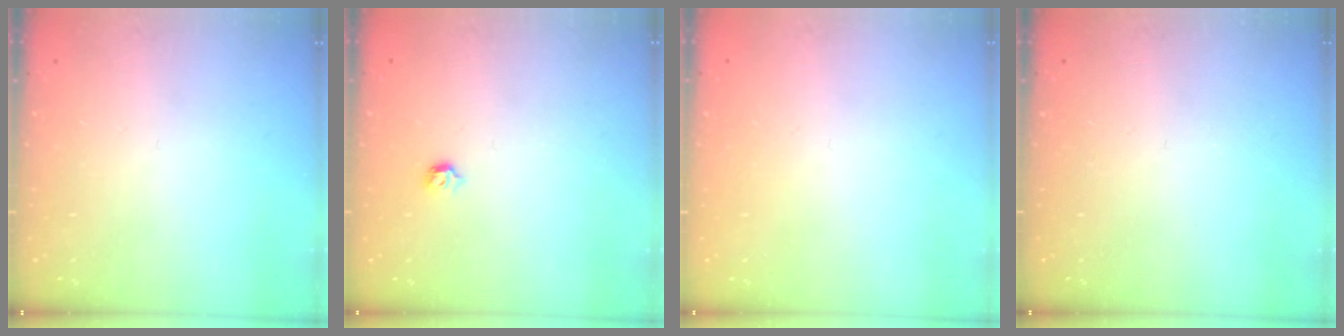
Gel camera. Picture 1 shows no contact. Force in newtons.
{"total": 4.0, "press": 3.9, "slide": 0.7}
{"total": 0.7, "press": 0.7, "slide": 0.1}
{"total": 0.0}